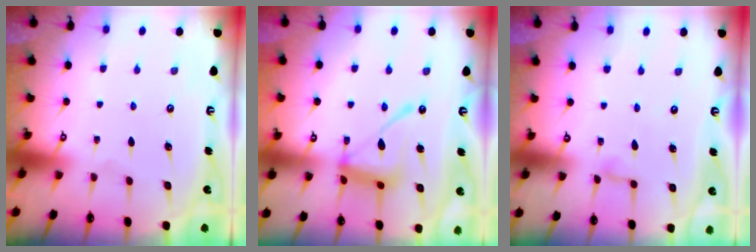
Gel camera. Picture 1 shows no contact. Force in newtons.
{"total": 14.5, "press": 14.4, "slide": 1.3}
{"total": 2.5, "press": 2.5, "slide": 0.2}